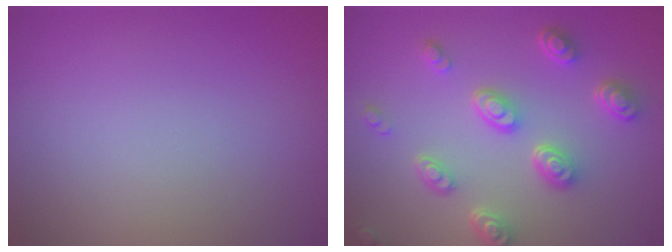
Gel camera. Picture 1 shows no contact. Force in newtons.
{"total": 5.0, "press": 3.9, "slide": 3.1}